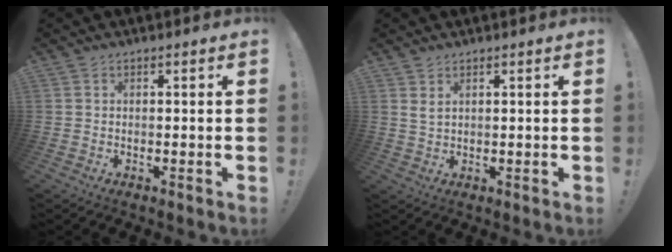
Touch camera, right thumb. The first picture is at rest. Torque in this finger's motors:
{"motor_torque": [-0.03, 0.06, 0.01, 0.27, 0.00]}